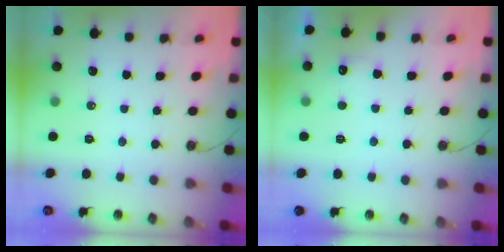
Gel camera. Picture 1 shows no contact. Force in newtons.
{"total": 5.5, "press": 5.4, "slide": 0.7}